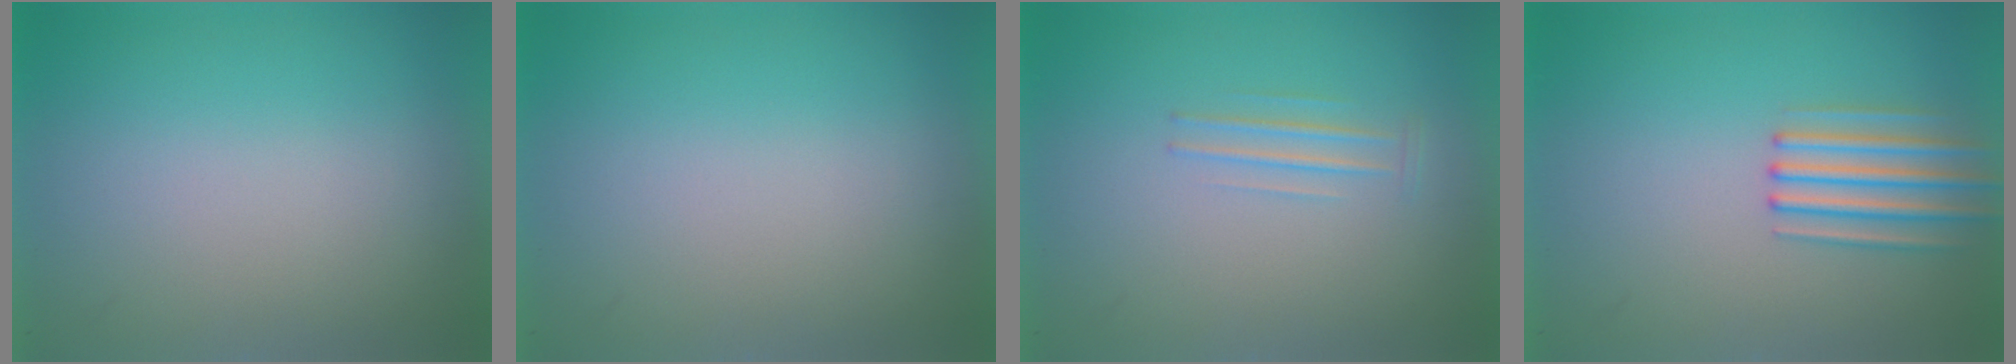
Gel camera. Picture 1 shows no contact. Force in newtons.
{"total": 0.0}
{"total": 1.1}
{"total": 2.7}